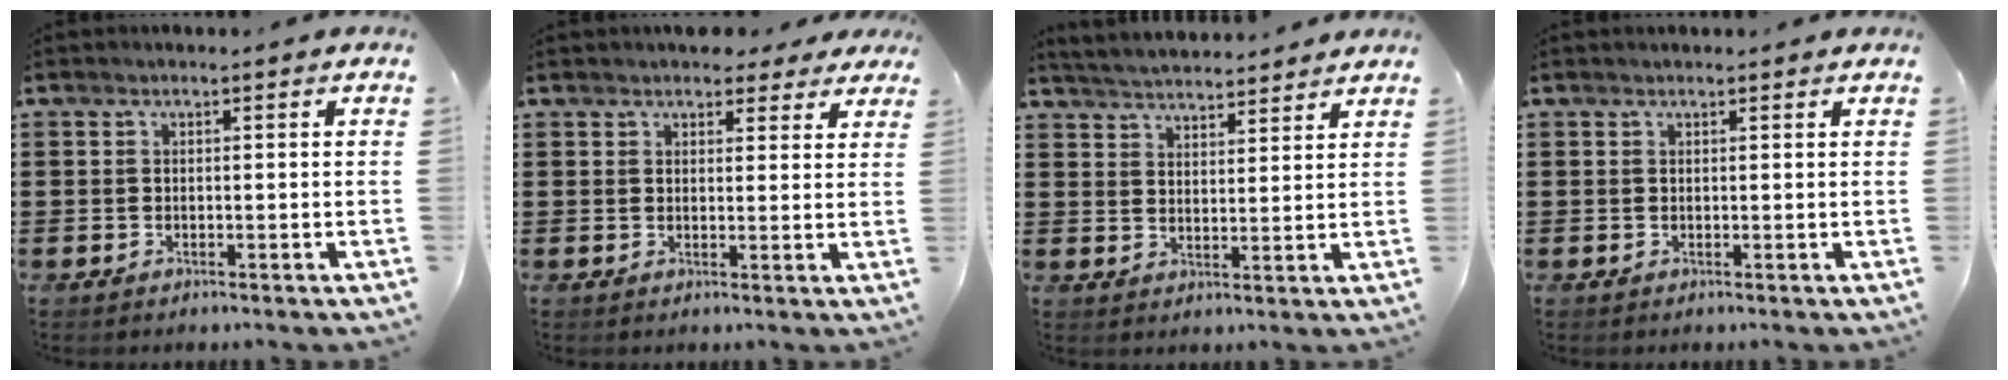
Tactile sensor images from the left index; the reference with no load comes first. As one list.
[{"total": 3.5, "force": [3.2, 1.3, 0.8], "torque": [-0.009, -0.008, 0.058]}, {"total": 4.1, "force": [4.1, 0.0, 0.3], "torque": [-0.020, -0.018, 0.074]}, {"total": 0.5, "force": [0.5, 0.1, 0.2], "torque": [-0.006, 0.001, 0.010]}]